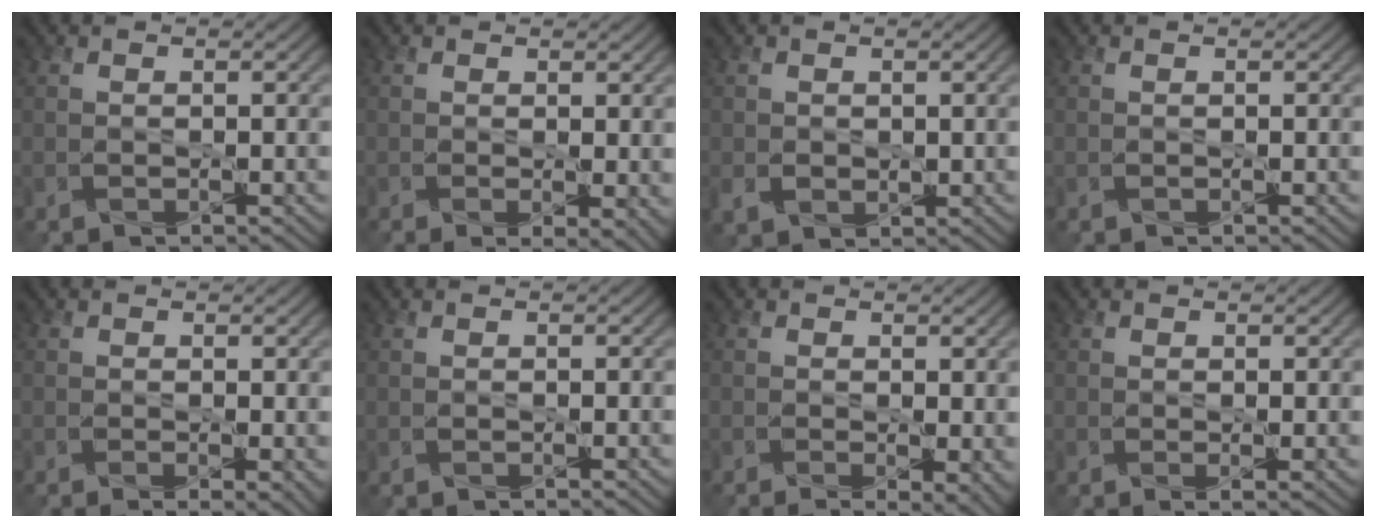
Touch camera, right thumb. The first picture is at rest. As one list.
[{"total": 3.1, "force": [-0.4, 1.0, 2.9], "torque": [-0.051, -0.010, -0.004]}, {"total": 2.3, "force": [0.2, 2.0, 1.1], "torque": [-0.030, -0.008, 0.005]}, {"total": 0.0}, {"total": 2.4, "force": [-0.6, 0.6, 2.3], "torque": [-0.042, -0.010, -0.007]}, {"total": 0.0}, {"total": 4.3, "force": [-1.3, 1.4, 3.9], "torque": [-0.060, -0.014, -0.012]}, {"total": 0.9, "force": [0.2, 0.1, 0.8], "torque": [-0.014, -0.004, 0.002]}]